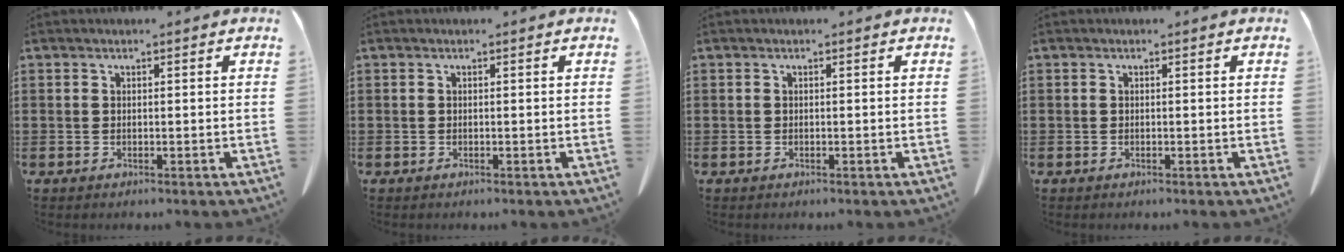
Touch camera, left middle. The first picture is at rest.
{"total": 0.0}
{"total": 0.0}
{"total": 0.0}